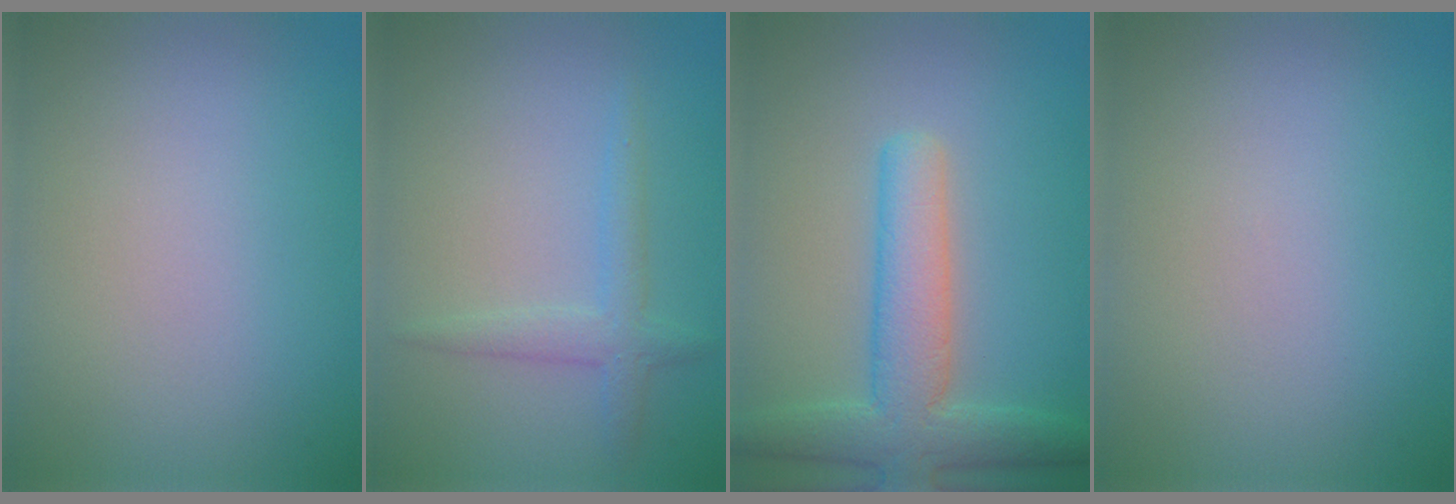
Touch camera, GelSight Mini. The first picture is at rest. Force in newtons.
{"total": 2.1, "press": 2.1, "slide": 0.1}
{"total": 5.6, "press": 5.5, "slide": 0.4}
{"total": 0.0}